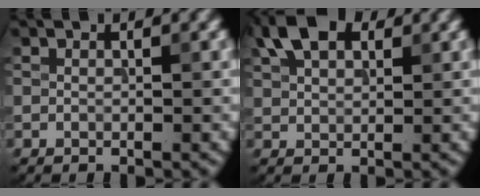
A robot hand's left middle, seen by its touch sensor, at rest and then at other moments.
{"total": 5.3, "force": [2.9, 3.0, 3.3], "torque": [-0.072, 0.014, 0.052]}